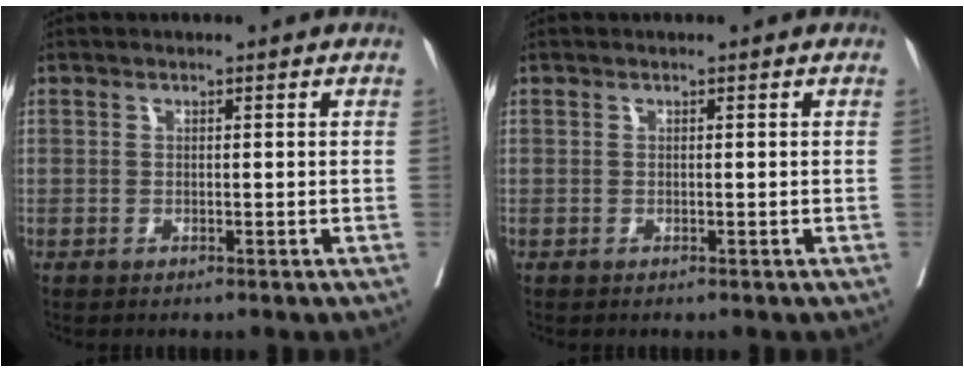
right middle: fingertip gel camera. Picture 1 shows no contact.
{"total": 0.0}